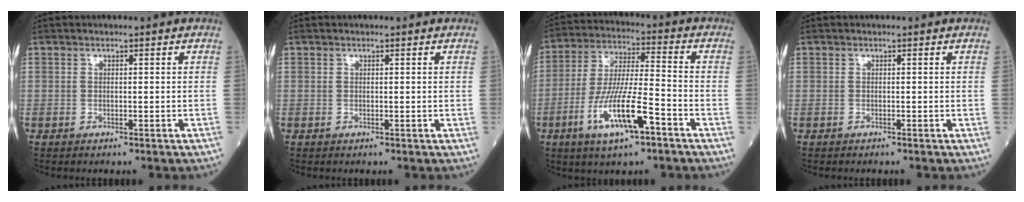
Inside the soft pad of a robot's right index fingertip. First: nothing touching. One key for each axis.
{"total": 0.0}
{"total": 12.5, "fx": -5.8, "fy": 1.9, "fz": 11.0, "tx": -0.211, "ty": -0.011, "tz": -0.105}
{"total": 0.0}